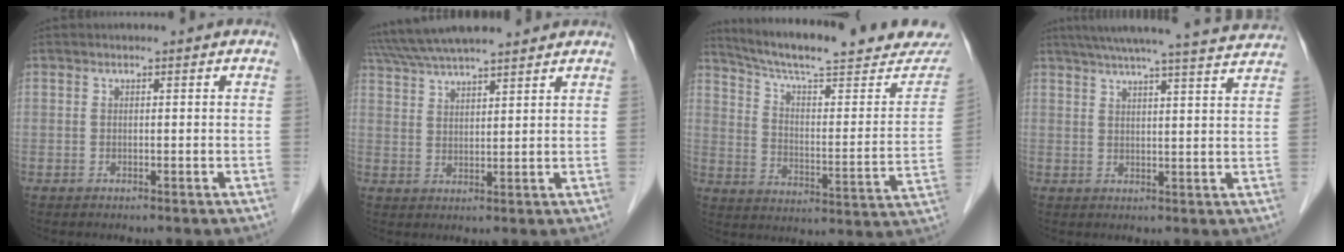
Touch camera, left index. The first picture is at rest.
{"total": 14.0, "force": [12.4, 1.7, 6.3], "torque": [-0.118, 0.044, 0.203]}
{"total": 25.9, "force": [22.7, 3.8, 11.8], "torque": [-0.178, -0.040, 0.303]}
{"total": 19.6, "force": [17.9, -0.1, 7.9], "torque": [-0.125, -0.002, 0.227]}